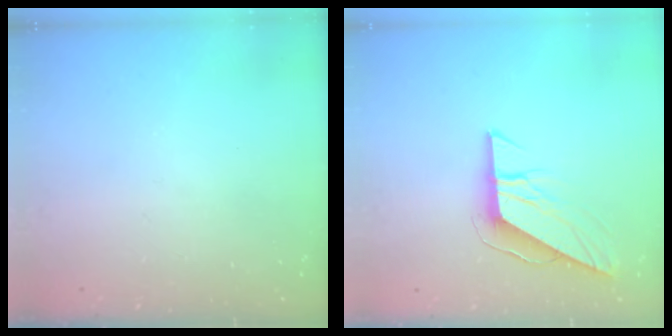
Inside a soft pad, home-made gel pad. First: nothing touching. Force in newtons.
{"total": 8.3, "press": 8.3, "slide": 0.2}